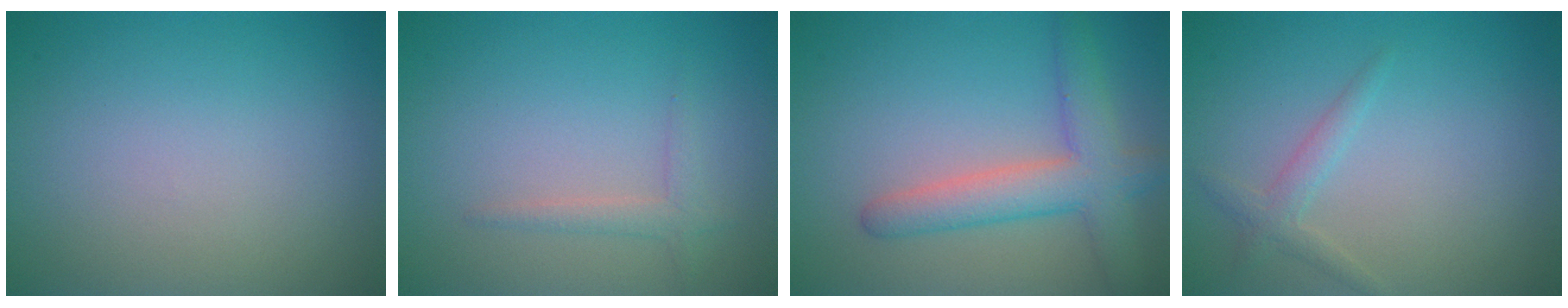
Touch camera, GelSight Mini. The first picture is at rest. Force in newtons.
{"total": 1.4, "press": 1.4, "slide": 0.1}
{"total": 4.9, "press": 4.9, "slide": 0.3}
{"total": 1.6, "press": 1.6, "slide": 0.1}